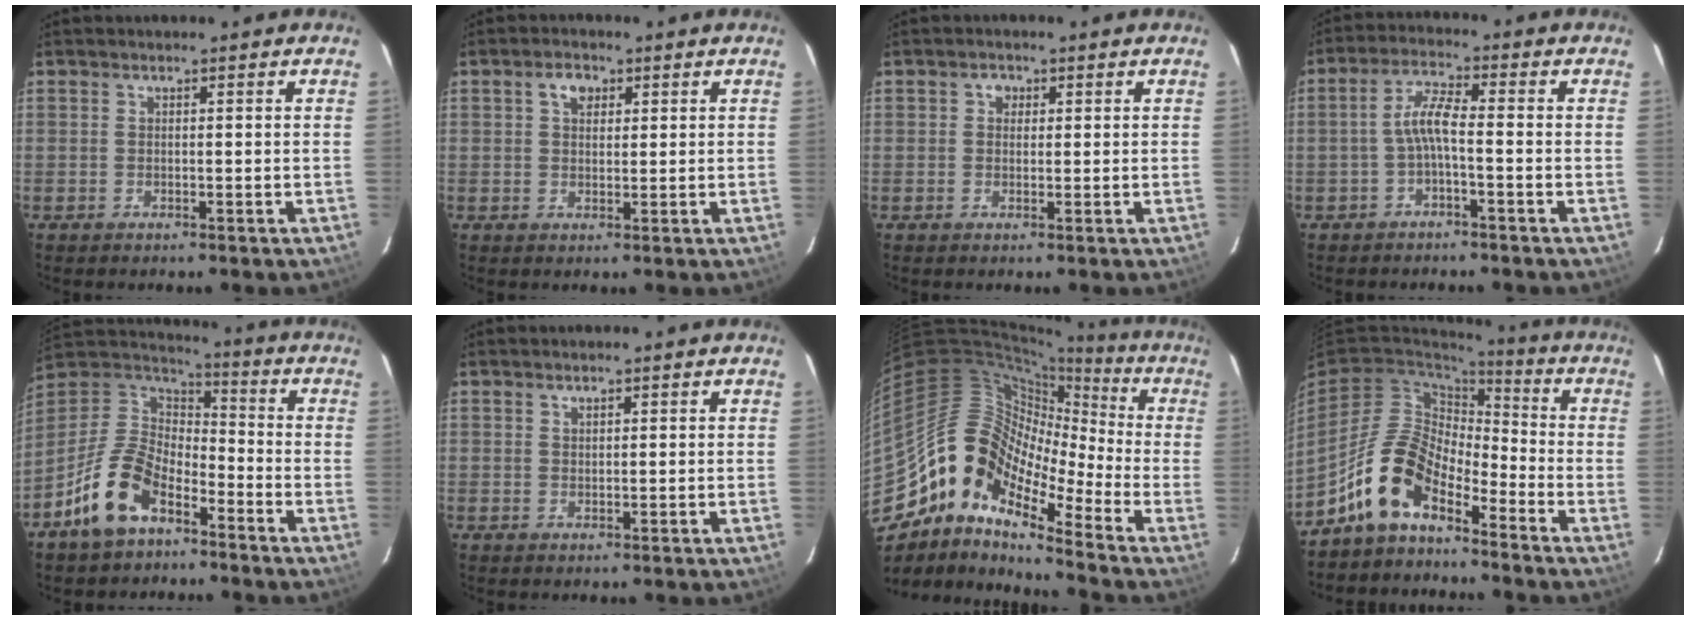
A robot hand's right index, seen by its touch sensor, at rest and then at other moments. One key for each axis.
{"total": 3.2, "fx": 1.3, "fy": 2.2, "fz": 1.9, "tx": -0.029, "ty": 0.011, "tz": 0.023}
{"total": 1.7, "fx": 0.4, "fy": 1.6, "fz": 0.5, "tx": -0.006, "ty": 0.008, "tz": 0.004}
{"total": 4.4, "fx": -1.6, "fy": 0.7, "fz": 4.0, "tx": -0.088, "ty": 0.013, "tz": -0.031}
{"total": 14.6, "fx": -8.5, "fy": 8.1, "fz": 8.8, "tx": -0.196, "ty": 0.012, "tz": -0.160}
{"total": 0.9, "fx": 0.6, "fy": 0.4, "fz": 0.4, "tx": -0.006, "ty": 0.002, "tz": 0.012}
{"total": 14.4, "fx": -9.6, "fy": 6.8, "fz": 8.4, "tx": -0.128, "ty": 0.008, "tz": -0.208}
{"total": 11.9, "fx": -8.0, "fy": 5.4, "fz": 6.9, "tx": -0.139, "ty": 0.019, "tz": -0.164}